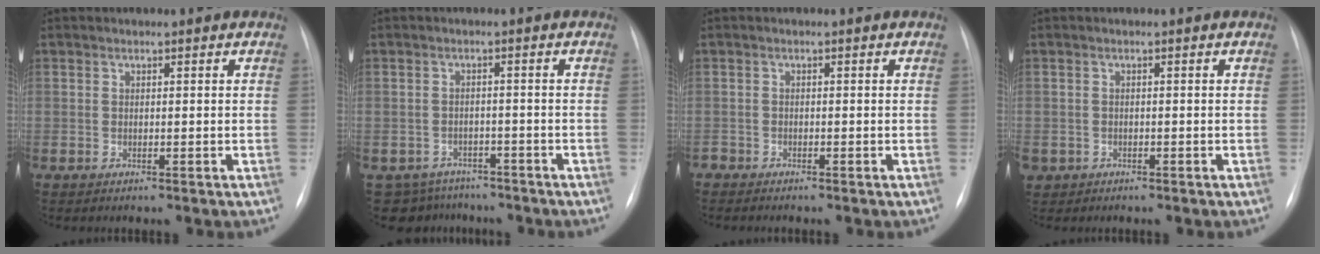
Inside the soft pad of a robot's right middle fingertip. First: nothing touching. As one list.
[{"total": 6.7, "force": [-5.6, 3.8, 0.0], "torque": [0.001, 0.016, -0.070]}, {"total": 1.6, "force": [-1.5, 0.5, 0.2], "torque": [-0.004, -0.002, -0.024]}, {"total": 2.7, "force": [-1.5, 2.2, 0.5], "torque": [-0.012, 0.000, -0.023]}]